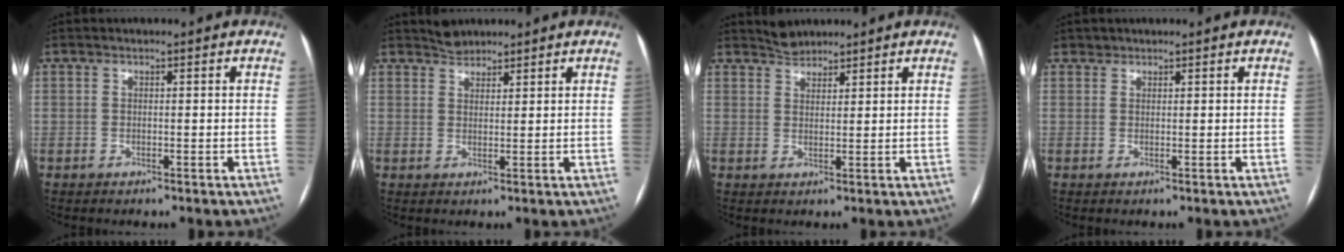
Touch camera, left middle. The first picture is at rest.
{"total": 2.3, "force": [2.1, 0.8, 0.0], "torque": [-0.003, 0.006, 0.038]}
{"total": 2.4, "force": [2.3, 0.7, -0.2], "torque": [0.000, 0.006, 0.043]}
{"total": 0.8, "force": [0.6, 0.5, -0.1], "torque": [0.002, 0.003, 0.009]}